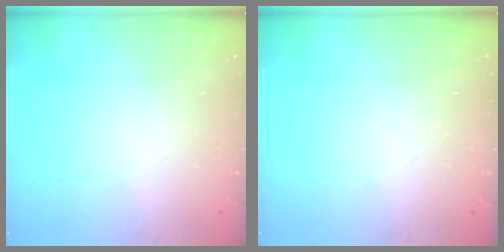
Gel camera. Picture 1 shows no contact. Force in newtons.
{"total": 0.0}